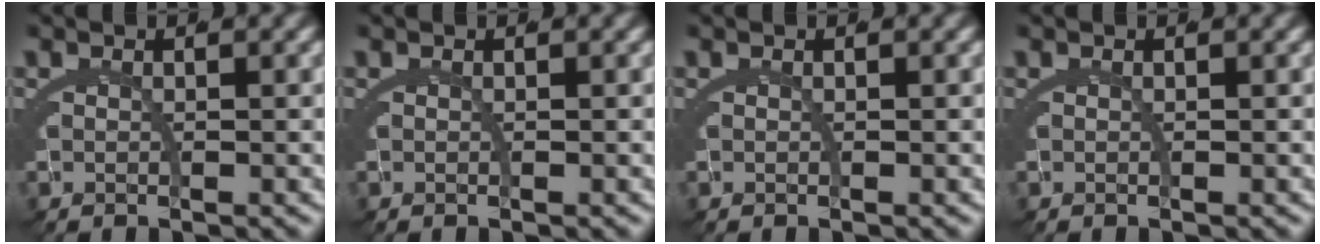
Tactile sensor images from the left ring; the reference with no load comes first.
{"total": 0.0}
{"total": 0.0}
{"total": 0.0}